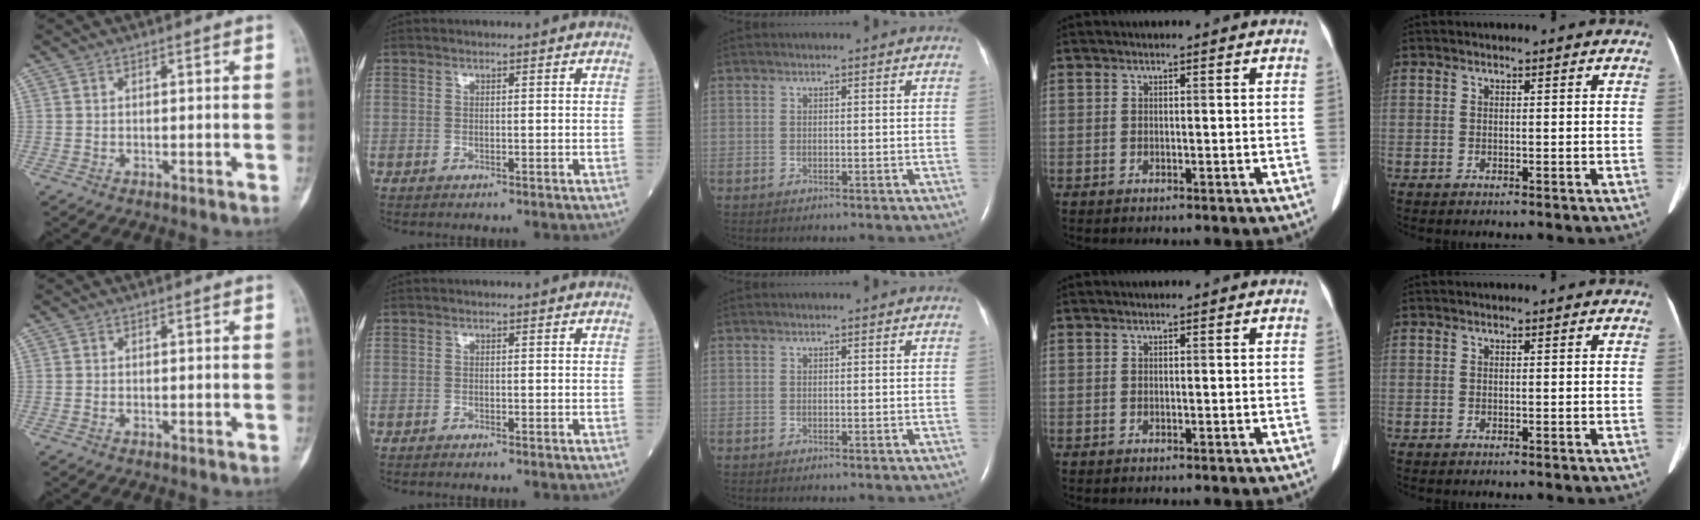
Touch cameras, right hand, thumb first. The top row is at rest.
{"index": {"total": 0.8, "force": [-0.7, 0.0, 0.4], "torque": [-0.007, -0.001, -0.009]}}